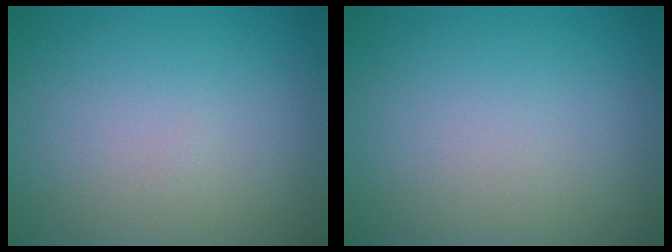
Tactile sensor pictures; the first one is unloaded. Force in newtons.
{"total": 0.0}